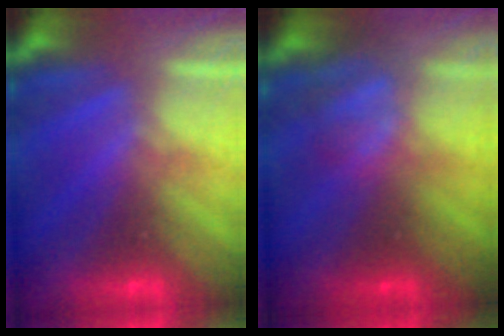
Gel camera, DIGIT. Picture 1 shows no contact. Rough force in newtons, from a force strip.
{"total": 2.4}